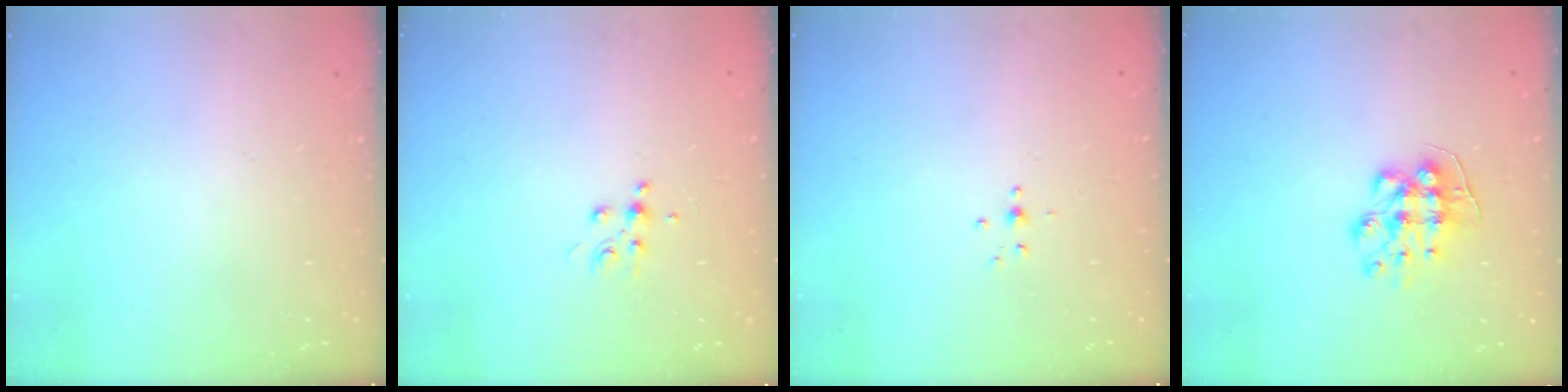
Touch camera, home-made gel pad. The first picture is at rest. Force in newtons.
{"total": 5.0, "press": 4.9, "slide": 1.2}
{"total": 2.7, "press": 2.6, "slide": 0.9}
{"total": 8.3, "press": 8.3, "slide": 0.2}